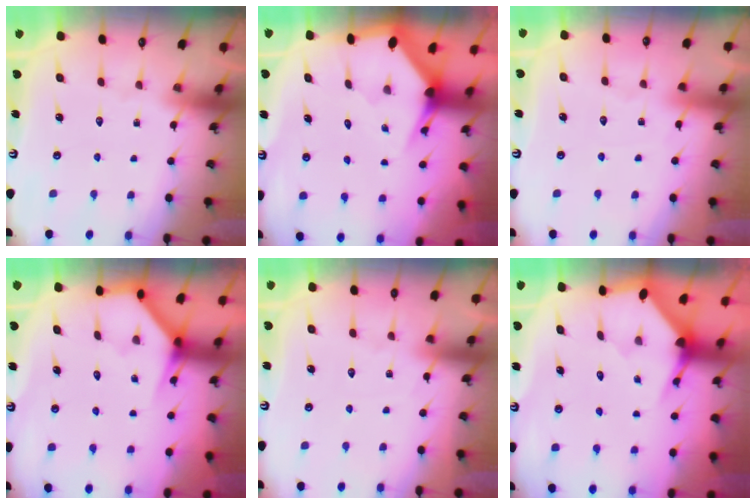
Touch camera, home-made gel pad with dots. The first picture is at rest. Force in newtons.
{"total": 3.6, "press": 3.6, "slide": 0.2}
{"total": 1.8, "press": 1.8, "slide": 0.3}
{"total": 3.8, "press": 3.8, "slide": 0.2}
{"total": 4.3, "press": 4.3, "slide": 0.6}
{"total": 3.2, "press": 3.2, "slide": 0.3}